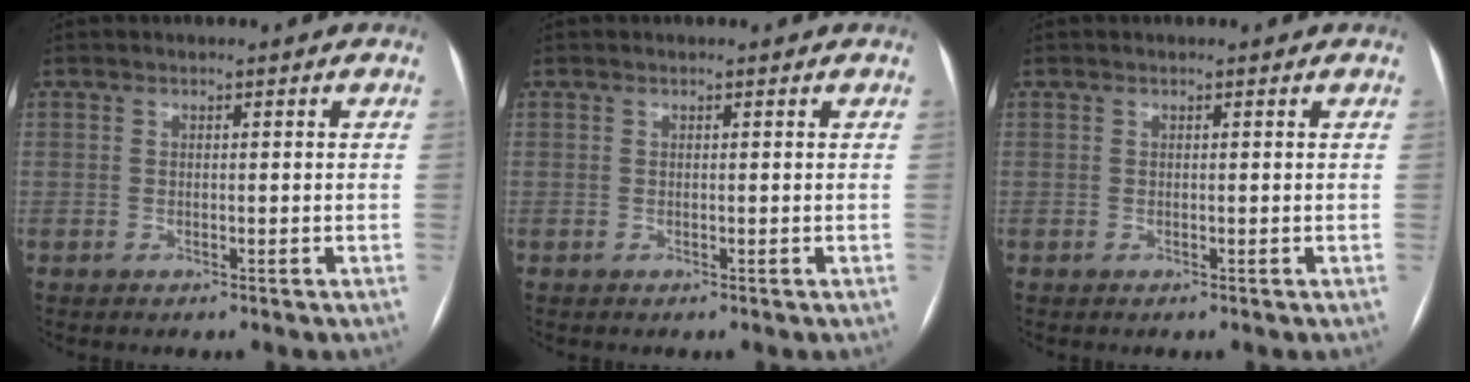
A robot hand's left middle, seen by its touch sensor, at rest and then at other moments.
{"total": 0.0}
{"total": 0.0}